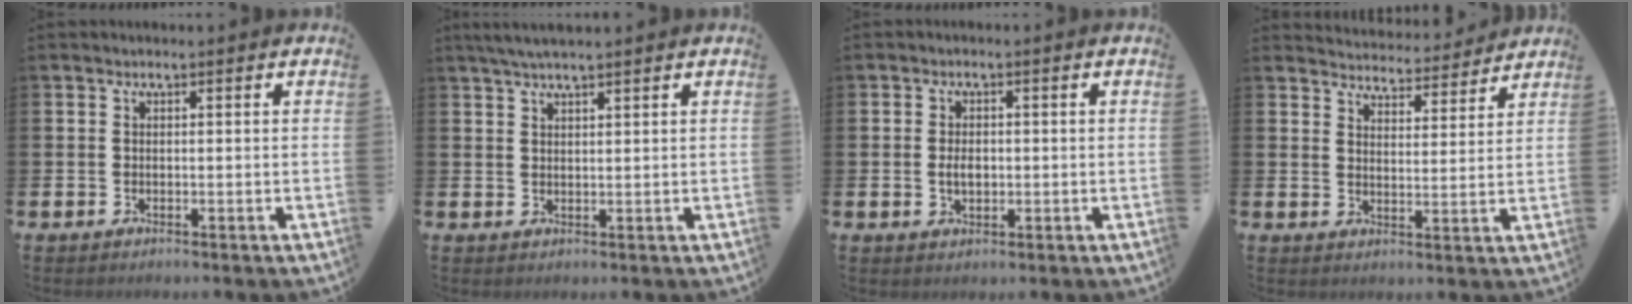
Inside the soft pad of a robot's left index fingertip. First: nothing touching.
{"total": 3.0, "force": [2.5, 0.3, 1.6], "torque": [-0.041, 0.002, 0.048]}
{"total": 2.4, "force": [-0.1, 1.5, 1.9], "torque": [-0.024, 0.002, -0.006]}
{"total": 4.6, "force": [4.6, 0.6, -0.1], "torque": [-0.013, -0.037, 0.079]}